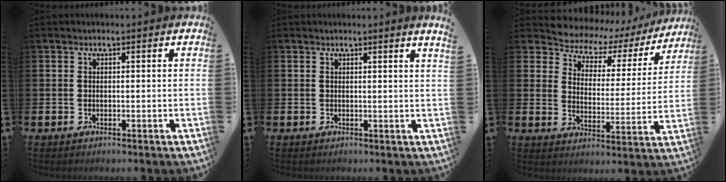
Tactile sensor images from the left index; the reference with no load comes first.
{"total": 1.0, "force": [0.8, -0.5, 0.3], "torque": [0.002, -0.008, 0.014]}
{"total": 5.6, "force": [4.8, 2.7, 1.1], "torque": [-0.053, -0.037, 0.077]}